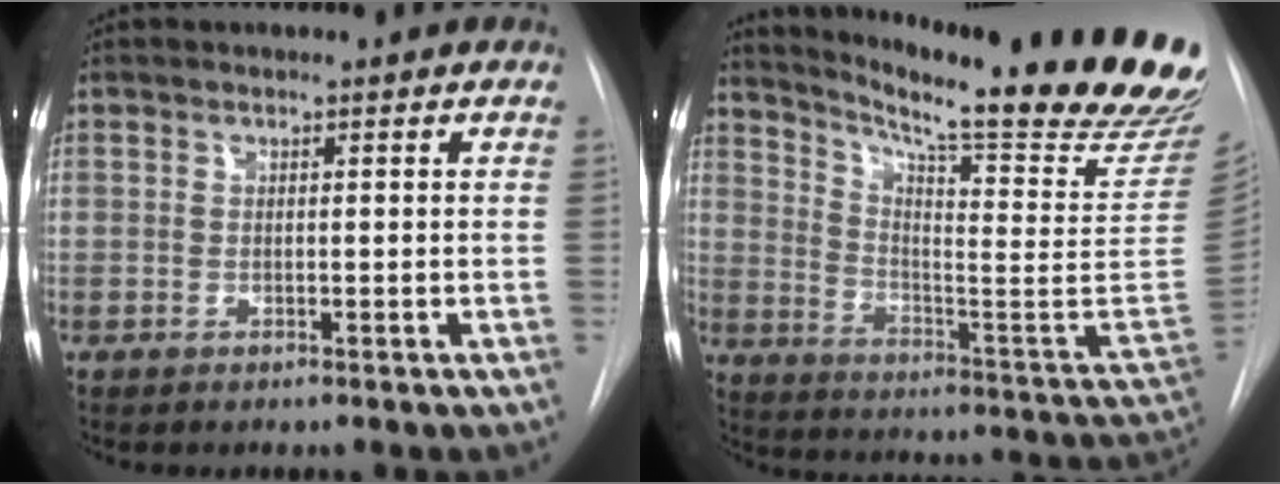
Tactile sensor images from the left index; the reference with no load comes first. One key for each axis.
{"total": 29.0, "fx": 23.5, "fy": 1.1, "fz": 16.9, "tx": -0.252, "ty": -0.102, "tz": 0.313}